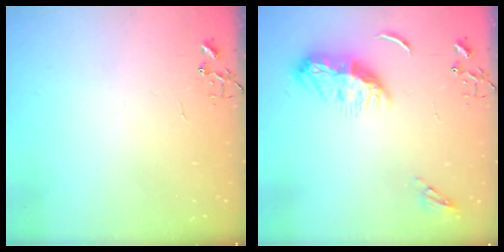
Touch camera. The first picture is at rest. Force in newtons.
{"total": 12.5, "press": 12.4, "slide": 0.9}